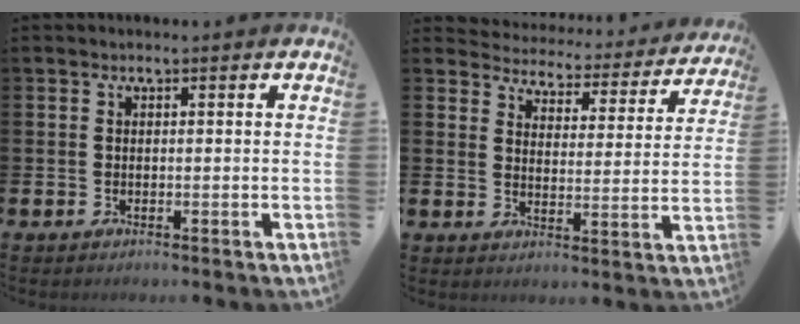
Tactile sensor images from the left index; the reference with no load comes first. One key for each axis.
{"total": 3.9, "fx": 3.8, "fy": 1.0, "fz": 0.3, "tx": -0.026, "ty": -0.039, "tz": 0.057}